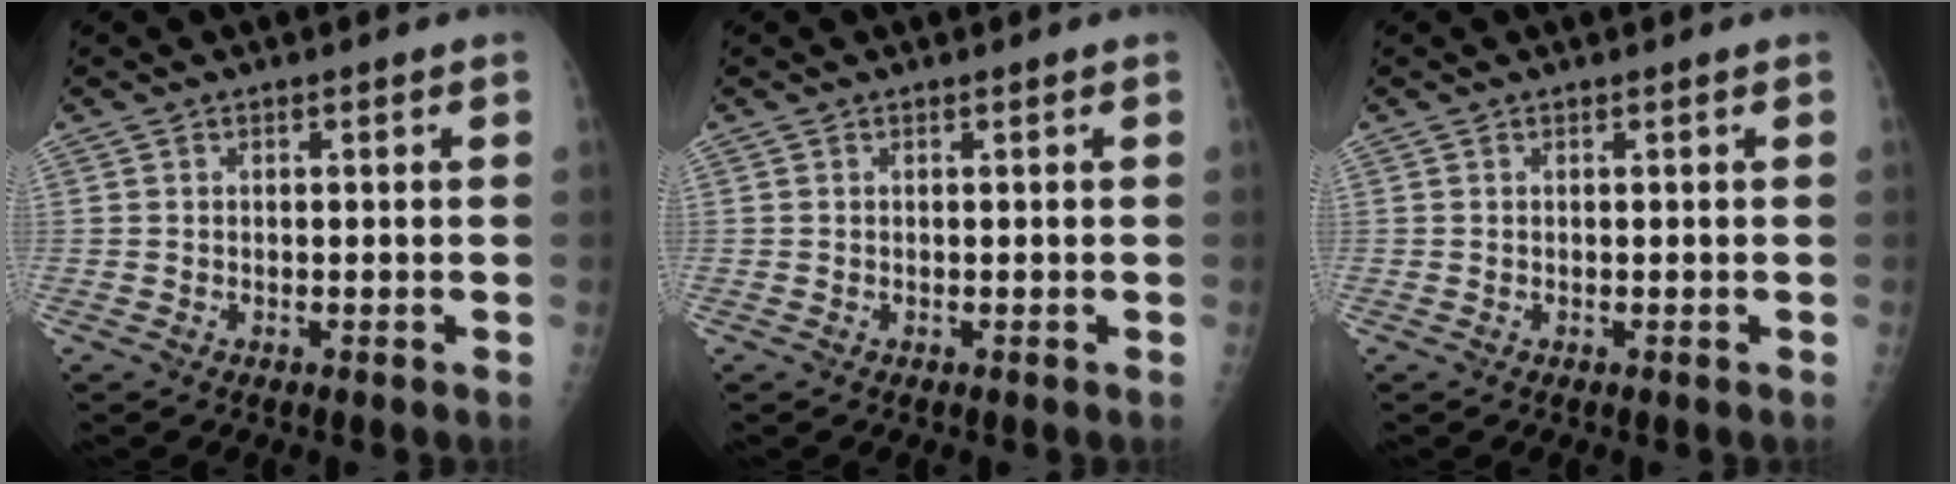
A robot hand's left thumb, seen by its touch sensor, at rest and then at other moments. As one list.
[{"total": 0.0}, {"total": 0.0}]